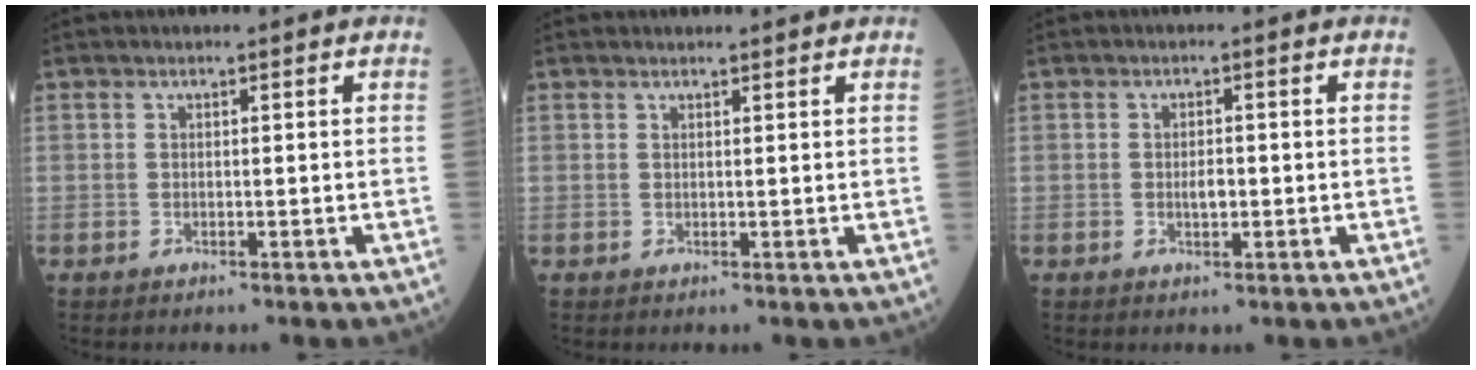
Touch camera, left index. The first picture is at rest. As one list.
[{"total": 2.1, "force": [2.0, 0.1, 0.3], "torque": [-0.008, 0.007, 0.025]}, {"total": 1.7, "force": [-0.5, 0.6, 1.5], "torque": [-0.026, -0.003, -0.008]}]